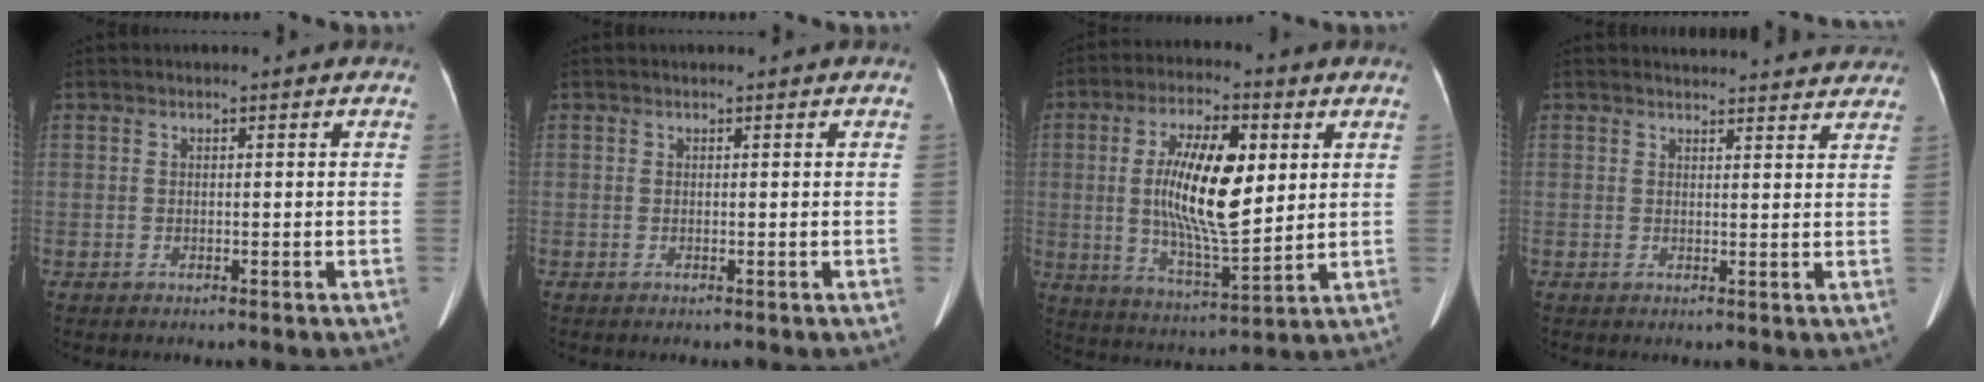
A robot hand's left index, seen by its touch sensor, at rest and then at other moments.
{"total": 0.0}
{"total": 14.0, "force": [2.3, 4.0, 13.2], "torque": [-0.248, -0.003, 0.039]}
{"total": 13.4, "force": [12.8, 3.1, 2.3], "torque": [-0.002, 0.011, 0.126]}